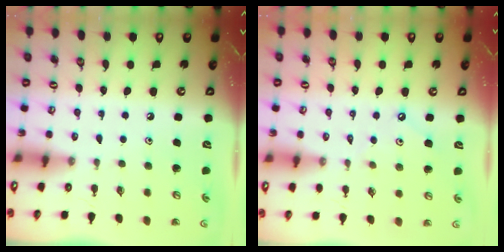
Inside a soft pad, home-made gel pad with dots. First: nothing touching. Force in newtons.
{"total": 2.6, "press": 2.6, "slide": 0.2}